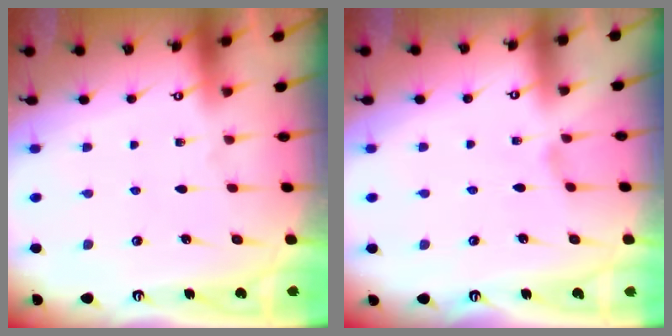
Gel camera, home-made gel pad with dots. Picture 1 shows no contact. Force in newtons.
{"total": 1.6, "press": 1.5, "slide": 0.5}